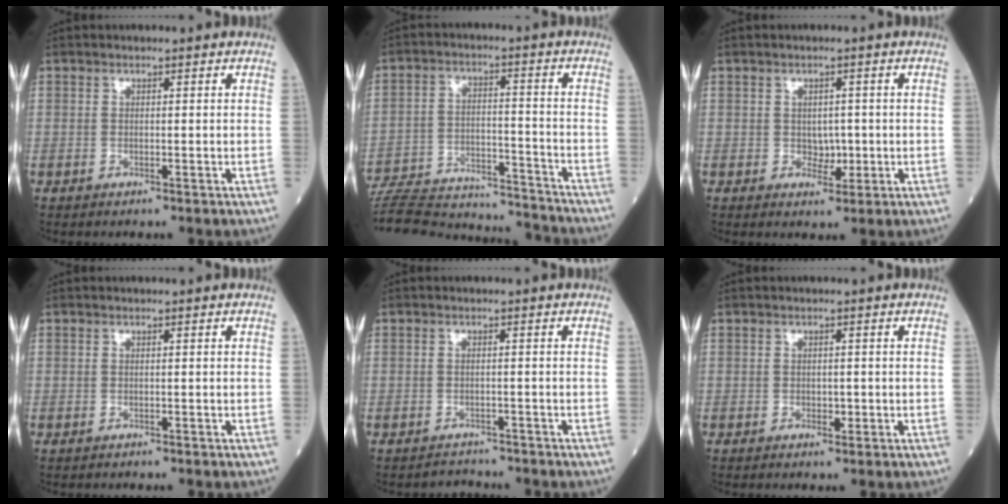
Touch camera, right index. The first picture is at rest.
{"total": 22.2, "force": [-21.2, 3.3, 5.6], "torque": [-0.126, -0.004, -0.310]}
{"total": 2.5, "force": [-0.1, 1.8, 1.7], "torque": [-0.018, 0.003, 0.005]}
{"total": 0.0}
{"total": 1.9, "force": [-1.8, 0.3, -0.5], "torque": [0.012, -0.007, -0.025]}
{"total": 1.1, "force": [-0.2, 0.8, 0.7], "torque": [-0.009, 0.002, 0.002]}